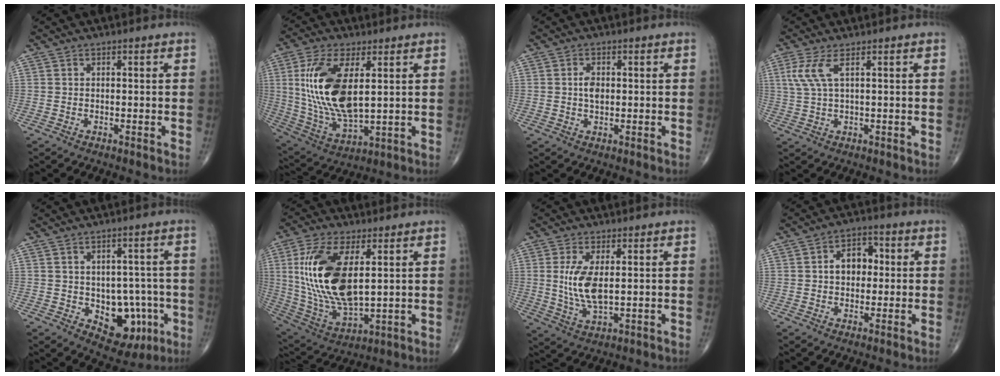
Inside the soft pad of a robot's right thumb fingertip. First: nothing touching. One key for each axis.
{"total": 17.5, "fx": 3.5, "fy": 7.8, "fz": 15.3, "tx": -0.312, "ty": -0.021, "tz": 0.078}
{"total": 2.7, "fx": 0.2, "fy": 1.7, "fz": 2.2, "tx": -0.036, "ty": -0.001, "tz": 0.003}
{"total": 4.4, "fx": 1.7, "fy": 0.9, "fz": 4.0, "tx": -0.114, "ty": 0.005, "tz": 0.043}
{"total": 11.1, "fx": -2.8, "fy": 7.5, "fz": 7.7, "tx": -0.053, "ty": 0.014, "tz": -0.022}
{"total": 19.6, "fx": 3.8, "fy": 9.0, "fz": 17.0, "tx": -0.348, "ty": -0.022, "tz": 0.083}
{"total": 8.0, "fx": 1.0, "fy": 3.2, "fz": 7.2, "tx": -0.155, "ty": -0.017, "tz": 0.027}
{"total": 6.5, "fx": 0.6, "fy": 4.6, "fz": 4.5, "tx": -0.048, "ty": 0.017, "tz": 0.003}